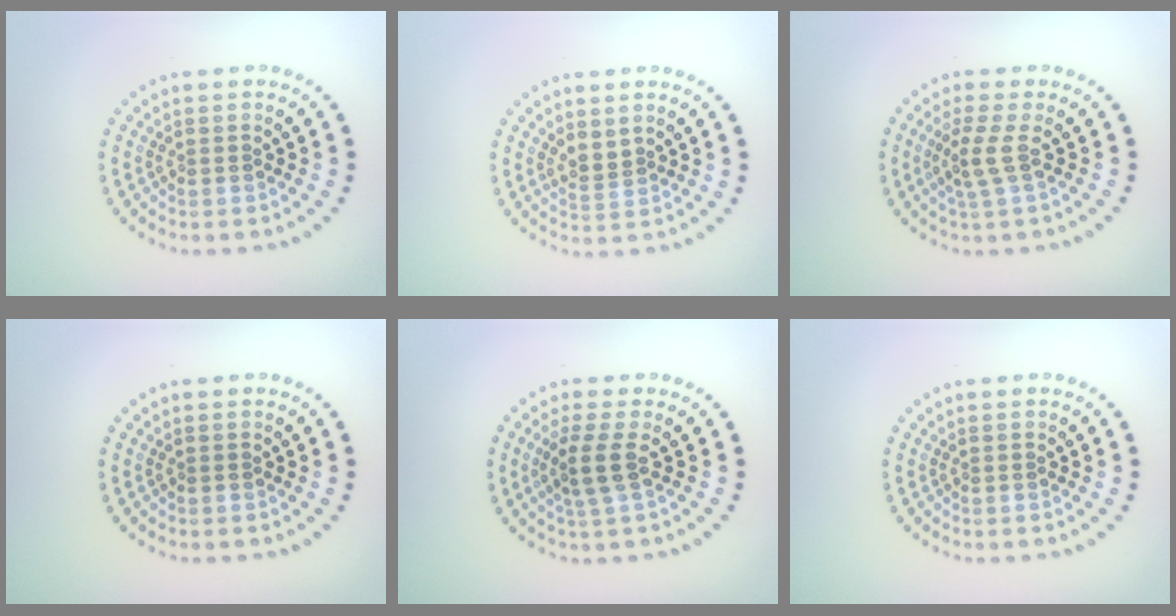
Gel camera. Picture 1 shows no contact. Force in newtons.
{"total": 1.7, "press": 1.3, "slide": 1.2}
{"total": 2.1, "press": 1.6, "slide": 1.5}
{"total": 0.0}
{"total": 2.4, "press": 1.9, "slide": 1.4}
{"total": 0.0}